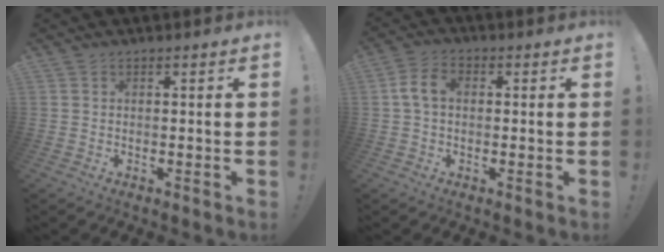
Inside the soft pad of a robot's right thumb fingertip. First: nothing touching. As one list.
[{"total": 6.4, "force": [0.6, 4.2, 4.9], "torque": [-0.099, 0.011, 0.010]}]